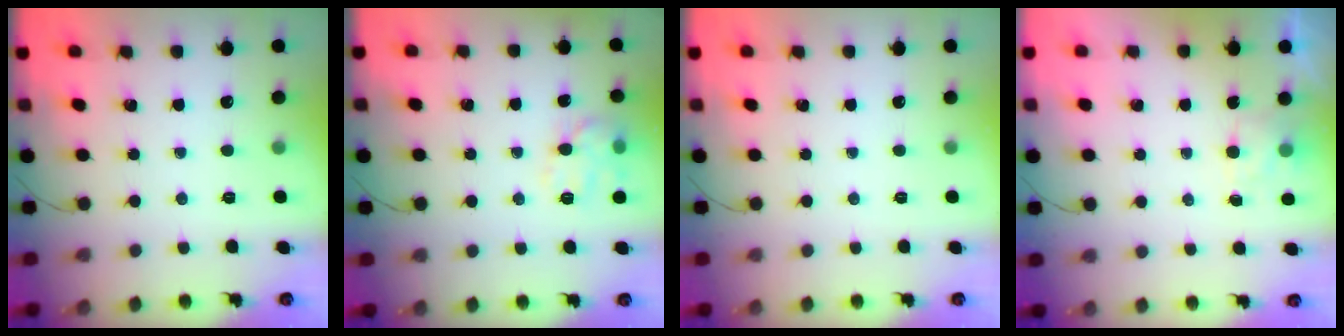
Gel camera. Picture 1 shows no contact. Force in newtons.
{"total": 11.2, "press": 11.2, "slide": 0.2}
{"total": 0.0}
{"total": 1.9, "press": 1.5, "slide": 1.2}